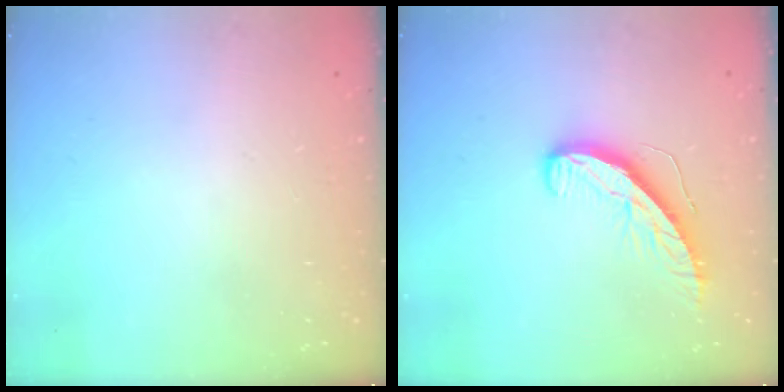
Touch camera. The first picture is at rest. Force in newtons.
{"total": 9.3, "press": 9.3, "slide": 0.2}